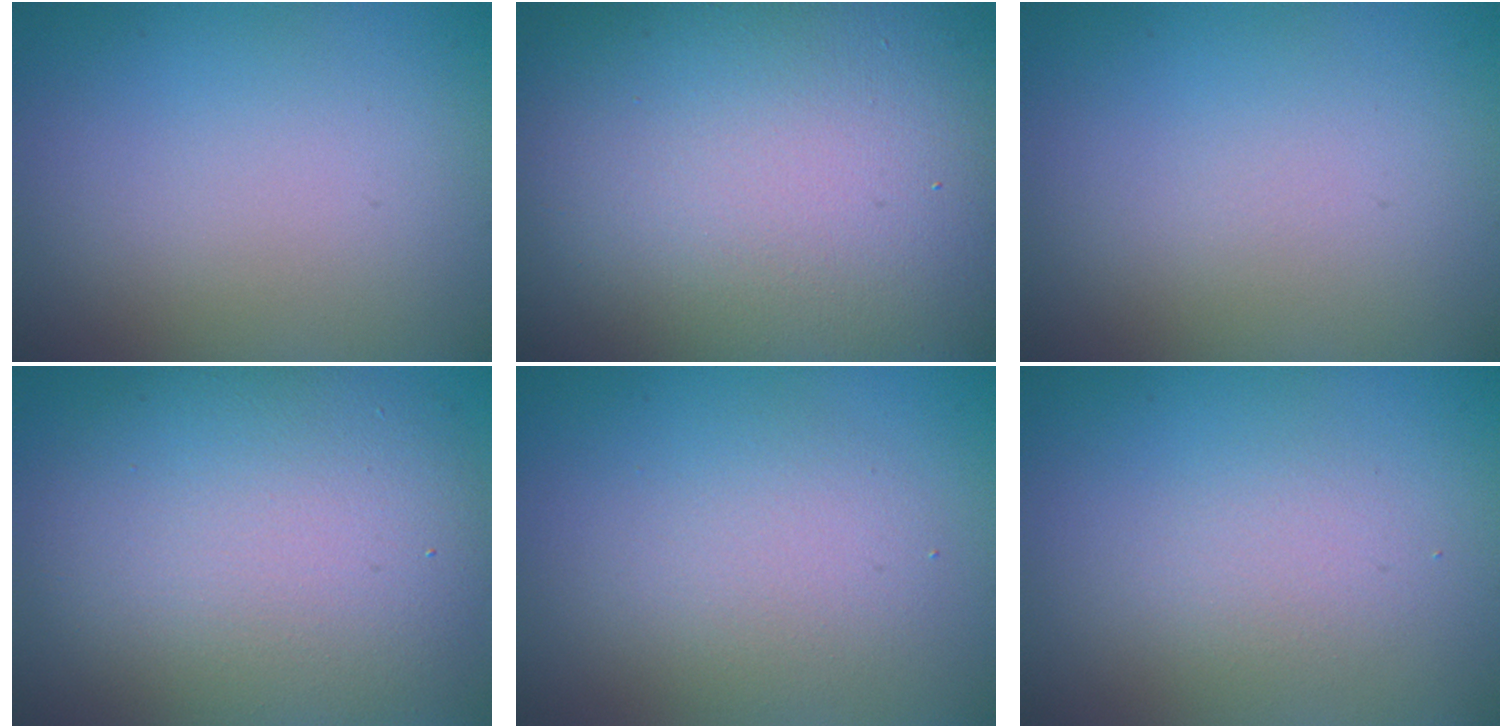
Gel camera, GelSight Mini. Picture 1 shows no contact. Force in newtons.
{"total": 20.4, "press": 20.4, "slide": 1.8}
{"total": 0.0}
{"total": 10.1, "press": 10.1, "slide": 0.8}
{"total": 2.9, "press": 2.9, "slide": 0.2}
{"total": 1.6, "press": 1.6, "slide": 0.0}